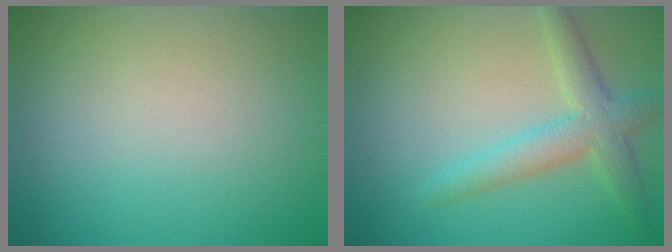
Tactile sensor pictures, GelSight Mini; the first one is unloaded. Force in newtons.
{"total": 3.6, "press": 3.6, "slide": 0.1}